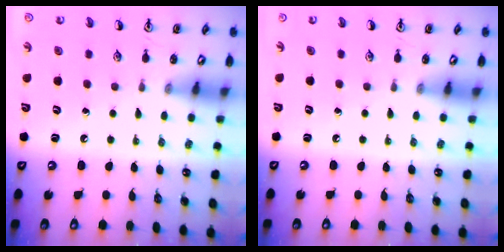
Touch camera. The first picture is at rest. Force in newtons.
{"total": 0.0}